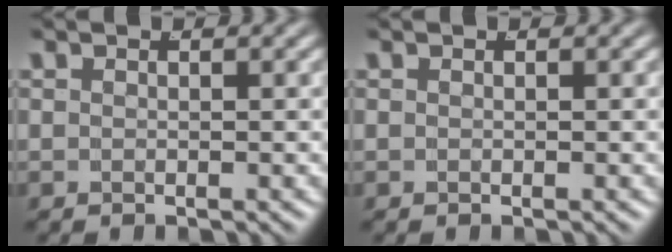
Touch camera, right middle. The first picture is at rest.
{"total": 0.0}